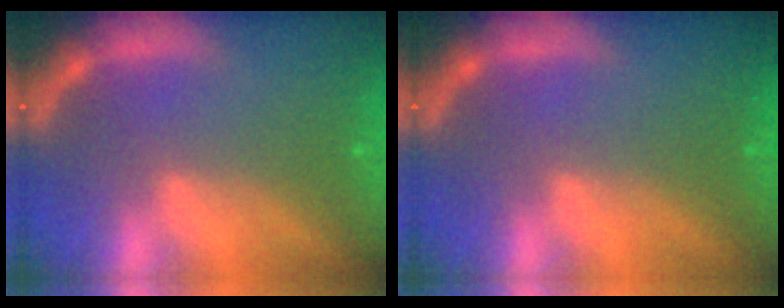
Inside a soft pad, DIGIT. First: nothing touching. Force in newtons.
{"total": 0.0}